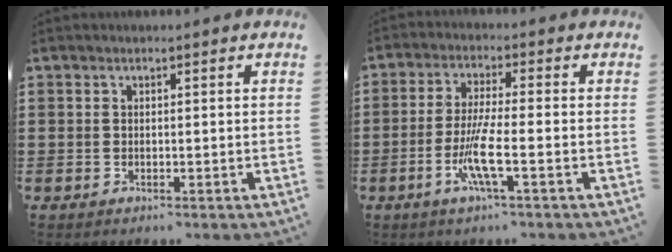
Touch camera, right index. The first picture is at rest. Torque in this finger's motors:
{"motor_torque": [1.14, 1.00, 0.15, 0.09]}